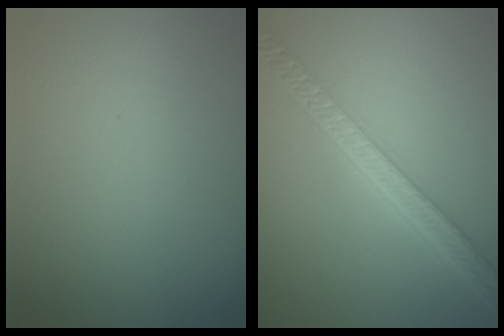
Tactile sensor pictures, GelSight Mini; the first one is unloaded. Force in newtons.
{"total": 5.4, "press": 4.3, "slide": 3.2}